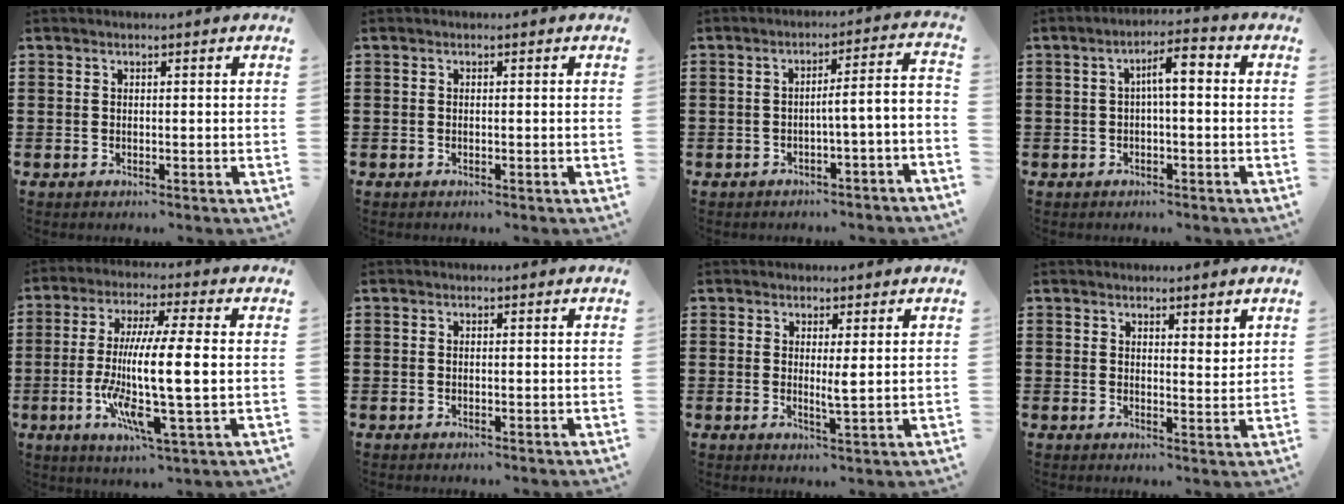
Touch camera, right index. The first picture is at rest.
{"total": 0.0}
{"total": 3.7, "force": [-2.1, -0.3, 3.1], "torque": [-0.060, -0.013, -0.047]}
{"total": 4.2, "force": [-0.1, 0.9, 4.1], "torque": [-0.078, 0.011, -0.005]}
{"total": 13.0, "force": [-1.5, 1.5, 12.8], "torque": [-0.247, -0.007, -0.032]}
{"total": 0.0}
{"total": 2.4, "force": [0.8, 0.0, 2.3], "torque": [-0.039, -0.007, 0.011]}
{"total": 2.1, "force": [1.9, 0.5, 0.5], "torque": [-0.013, 0.003, 0.038]}